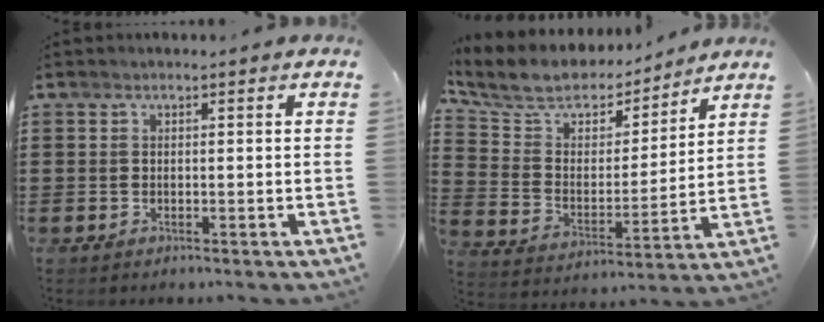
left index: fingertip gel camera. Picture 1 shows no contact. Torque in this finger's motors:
{"motor_torque": [0.22, 0.78, 0.10, 0.07]}